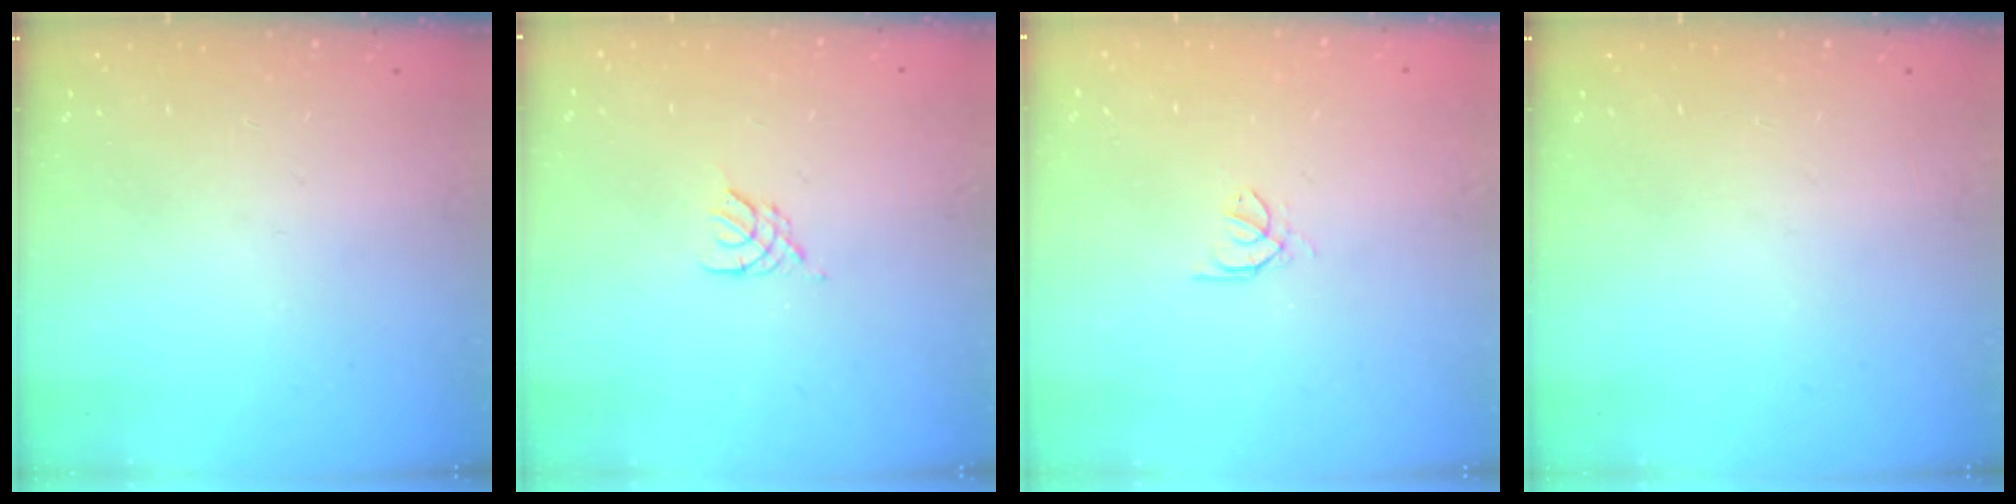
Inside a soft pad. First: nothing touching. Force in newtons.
{"total": 2.4, "press": 2.3, "slide": 0.5}
{"total": 0.6, "press": 0.4, "slide": 0.3}
{"total": 0.0}